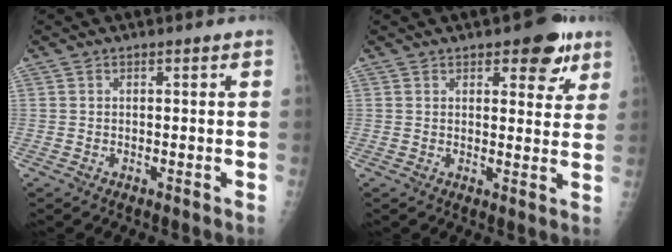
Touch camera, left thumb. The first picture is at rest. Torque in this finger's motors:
{"motor_torque": [1.02, 0.49, 0.71, -0.19, 0.00]}